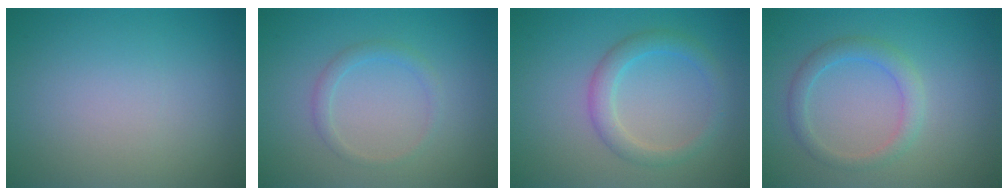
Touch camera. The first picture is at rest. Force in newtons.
{"total": 1.3, "press": 1.3, "slide": 0.1}
{"total": 2.7, "press": 2.7, "slide": 0.1}
{"total": 2.3, "press": 2.2, "slide": 0.1}